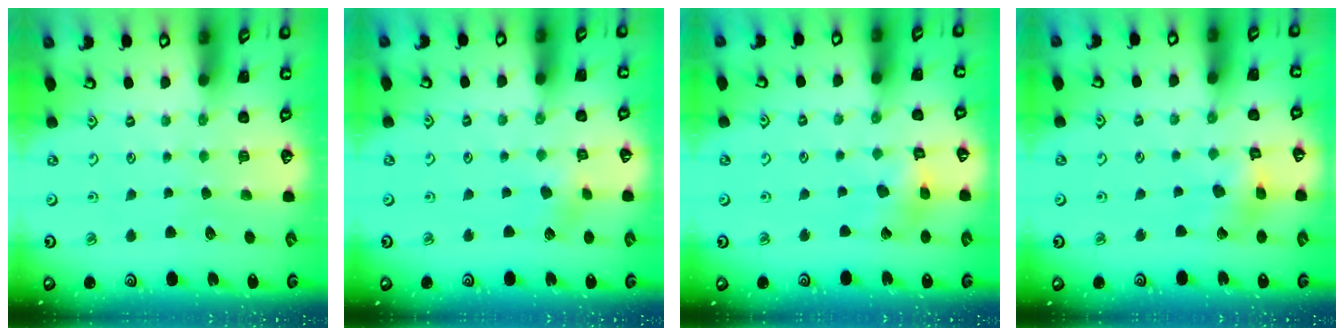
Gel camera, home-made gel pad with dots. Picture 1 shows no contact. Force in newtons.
{"total": 2.9, "press": 2.9, "slide": 0.4}
{"total": 7.0, "press": 7.0, "slide": 0.7}
{"total": 7.0, "press": 7.0, "slide": 0.7}